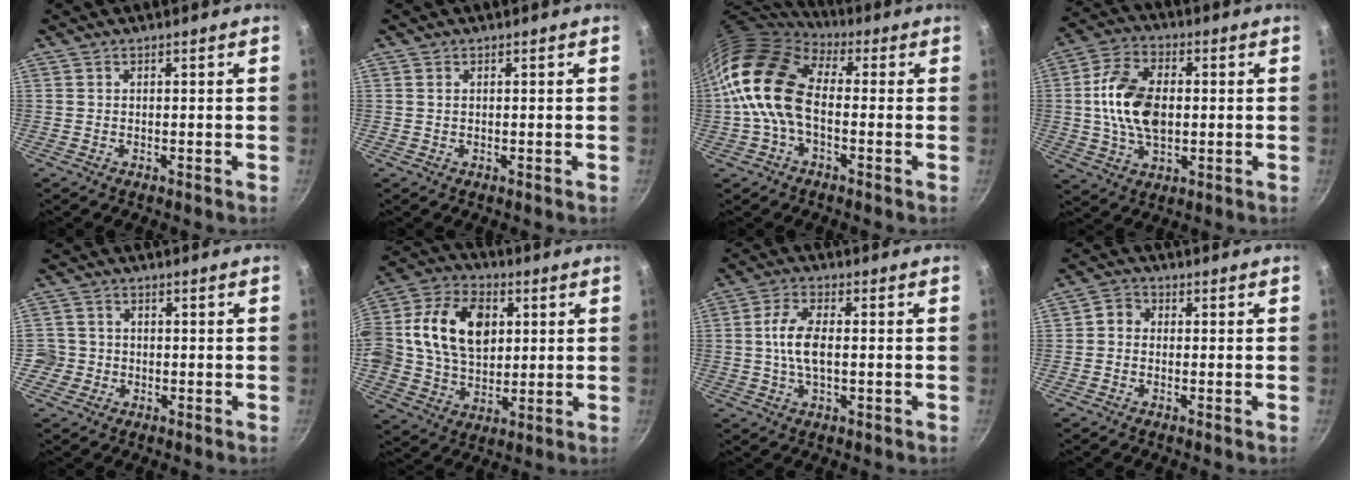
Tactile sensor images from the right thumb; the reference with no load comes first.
{"total": 0.6, "force": [0.2, 0.4, 0.4], "torque": [-0.008, 0.001, 0.005]}
{"total": 14.9, "force": [-0.6, 9.4, 11.6], "torque": [-0.200, 0.030, -0.029]}
{"total": 13.6, "force": [0.5, 8.5, 10.6], "torque": [-0.180, 0.014, 0.002]}
{"total": 4.4, "force": [-1.0, 4.2, 0.9], "torque": [0.006, 0.015, -0.019]}
{"total": 20.9, "force": [4.1, 14.9, 14.1], "torque": [-0.238, 0.018, 0.063]}
{"total": 7.5, "force": [0.0, 3.7, 6.5], "torque": [-0.129, 0.012, -0.005]}
{"total": 2.9, "force": [-0.3, 2.6, 1.4], "torque": [-0.017, 0.008, -0.017]}